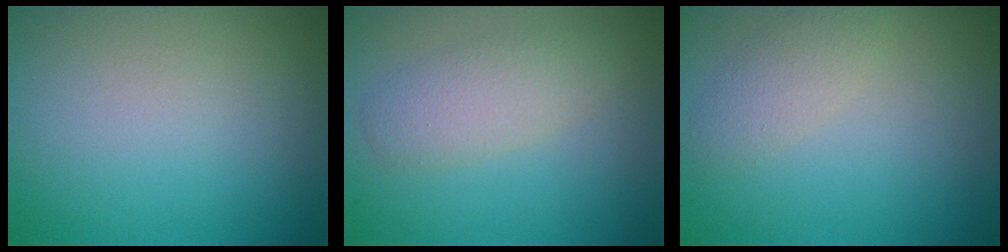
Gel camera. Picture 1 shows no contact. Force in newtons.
{"total": 3.0, "press": 3.0, "slide": 0.3}
{"total": 2.0, "press": 2.0, "slide": 0.1}